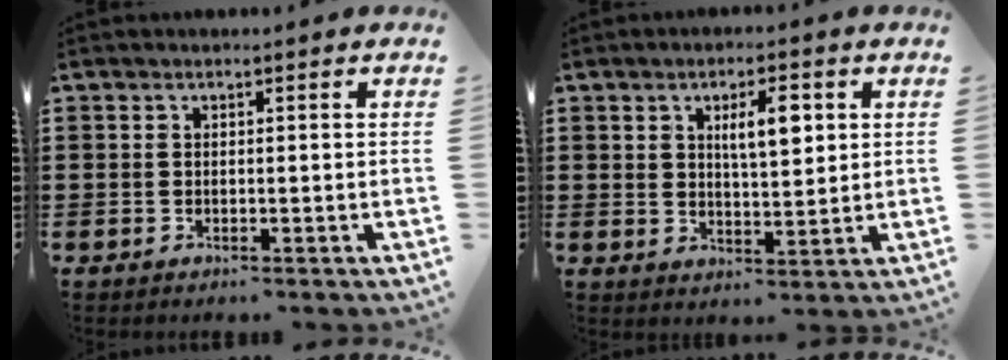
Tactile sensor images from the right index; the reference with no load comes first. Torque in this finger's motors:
{"motor_torque": [0.33, 0.31, 0.21, 0.05]}